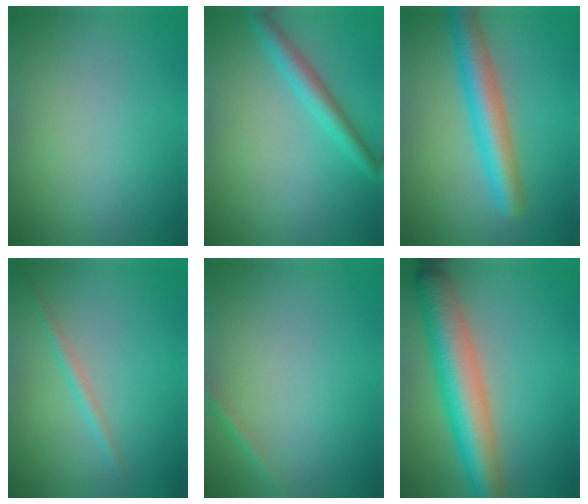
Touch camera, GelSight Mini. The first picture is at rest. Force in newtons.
{"total": 2.9, "press": 2.9, "slide": 0.1}
{"total": 5.4, "press": 5.4, "slide": 0.1}
{"total": 1.4, "press": 1.4, "slide": 0.1}
{"total": 0.9, "press": 0.9, "slide": 0.0}
{"total": 8.7, "press": 8.7, "slide": 0.3}